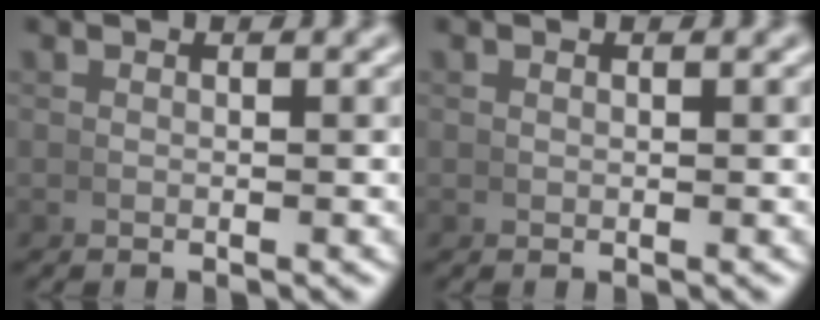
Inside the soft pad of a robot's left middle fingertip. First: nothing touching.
{"total": 0.0}